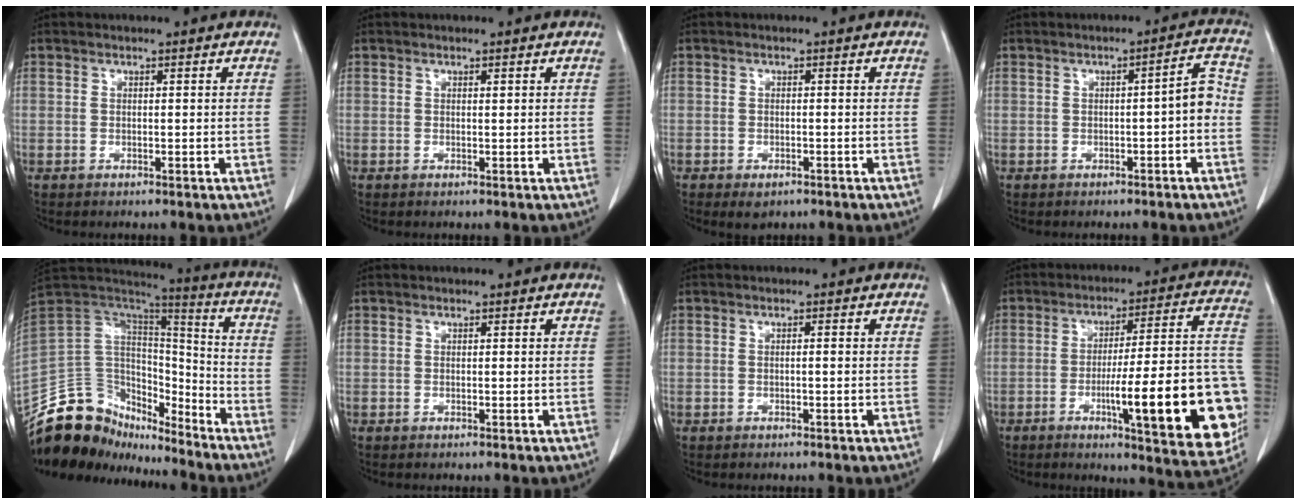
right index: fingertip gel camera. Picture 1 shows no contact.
{"total": 0.0}
{"total": 2.2, "force": [-1.4, 1.2, 1.3], "torque": [-0.018, -0.003, -0.009]}
{"total": 3.9, "force": [-1.0, 0.7, 3.7], "torque": [-0.044, 0.017, -0.014]}
{"total": 17.4, "force": [-15.1, 7.6, 4.2], "torque": [-0.067, 0.074, -0.256]}
{"total": 0.0}
{"total": 0.7, "force": [0.0, 0.0, 0.7], "torque": [-0.012, 0.001, 0.000]}
{"total": 22.3, "force": [-6.1, 3.0, 21.2], "torque": [-0.213, 0.016, -0.075]}